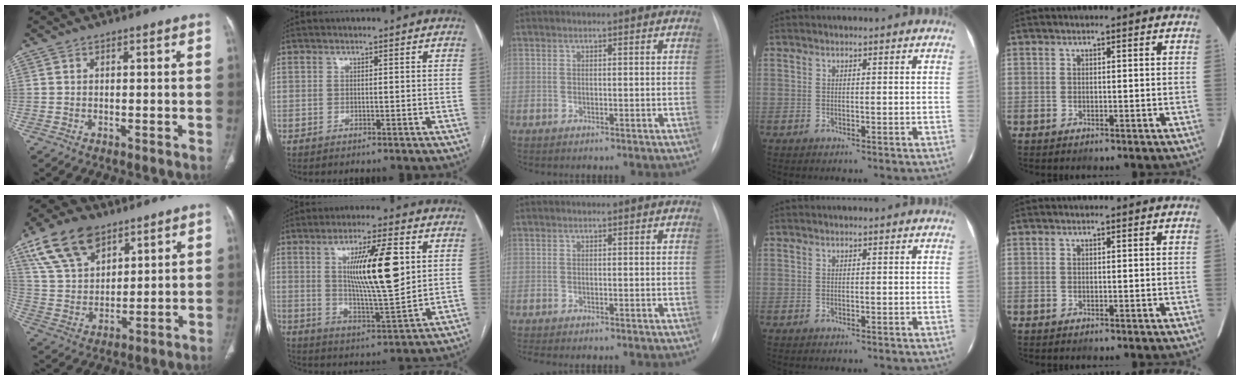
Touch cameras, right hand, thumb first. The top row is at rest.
{"thumb": {"total": 14.7, "force": [9.0, 8.4, 8.1], "torque": [-0.132, -0.022, 0.175]}, "index": {"total": 13.6, "force": [3.5, 1.8, 13.1], "torque": [-0.227, -0.004, 0.062]}, "middle": {"total": 1.6, "force": [-1.3, 0.3, 0.8], "torque": [-0.010, -0.005, -0.014]}}